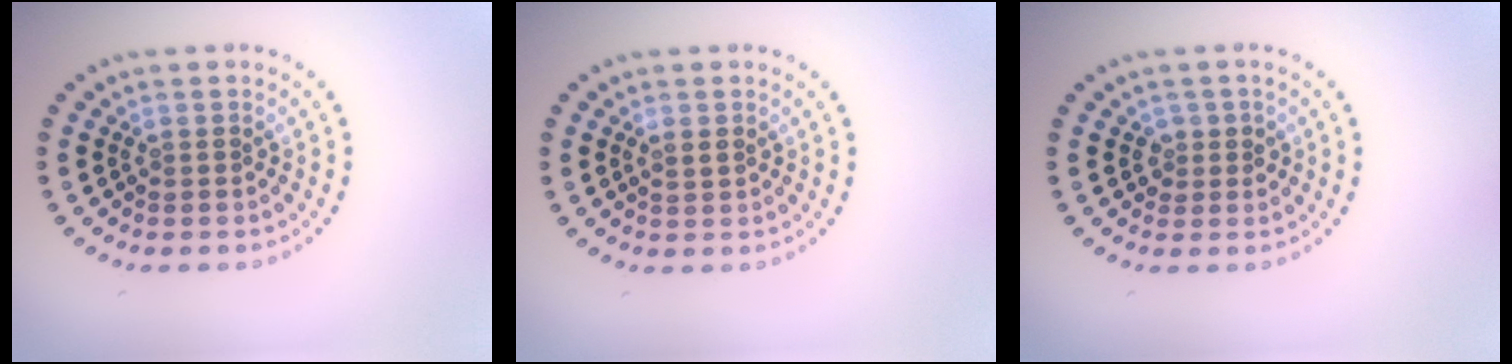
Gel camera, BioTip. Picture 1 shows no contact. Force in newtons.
{"total": 0.6, "press": 0.6, "slide": 0.2}
{"total": 1.4, "press": 1.2, "slide": 0.6}